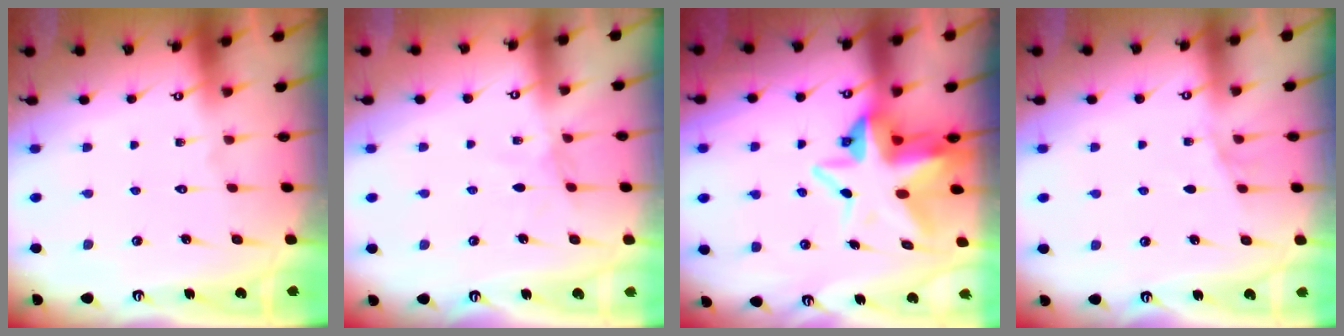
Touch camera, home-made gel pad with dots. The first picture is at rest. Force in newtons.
{"total": 3.0, "press": 2.9, "slide": 0.4}
{"total": 10.1, "press": 9.9, "slide": 1.8}
{"total": 5.2, "press": 4.5, "slide": 2.6}